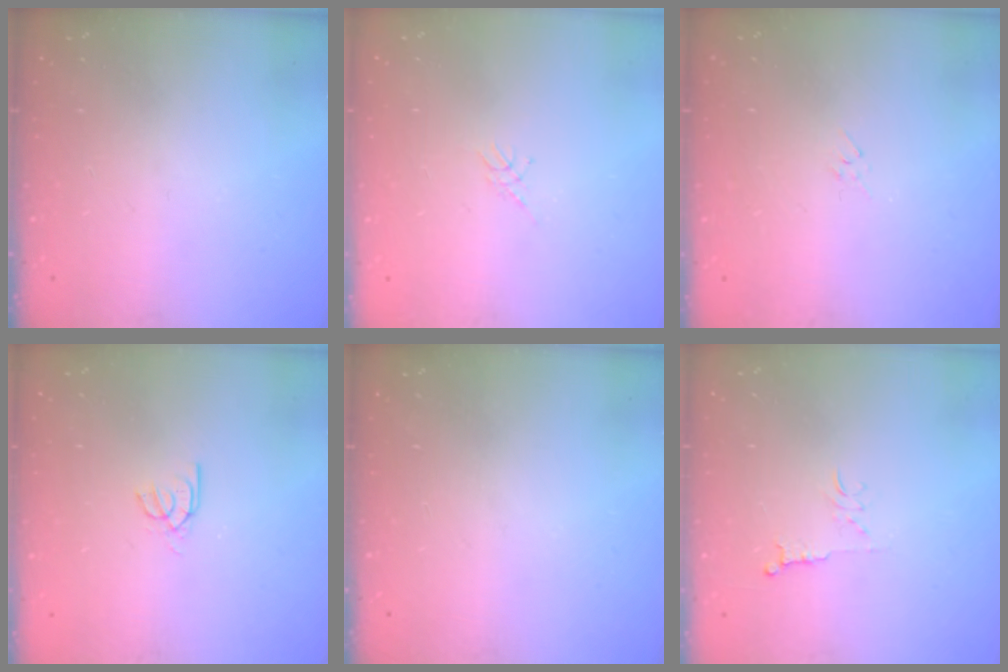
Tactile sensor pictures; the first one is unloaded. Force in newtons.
{"total": 1.1, "press": 1.1, "slide": 0.3}
{"total": 2.9, "press": 2.9, "slide": 0.6}
{"total": 2.9, "press": 2.9, "slide": 0.3}
{"total": 0.0}
{"total": 3.9, "press": 3.8, "slide": 0.5}